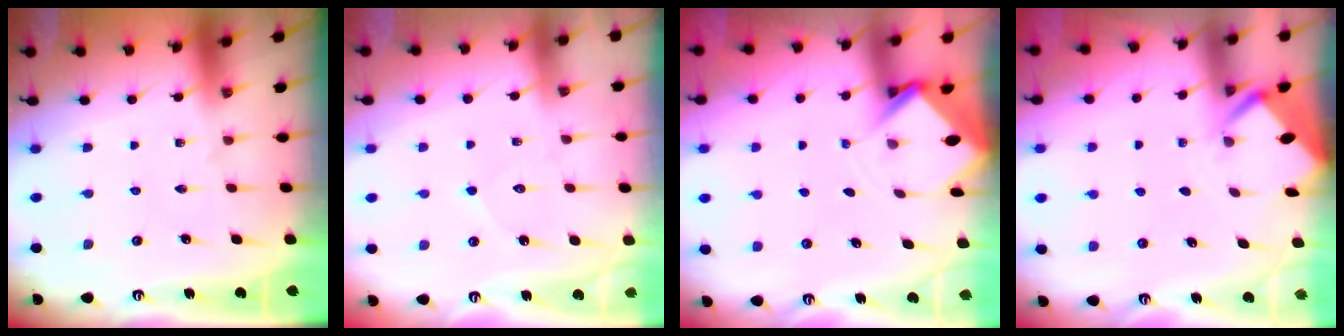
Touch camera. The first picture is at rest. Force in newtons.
{"total": 4.6, "press": 4.6, "slide": 0.3}
{"total": 2.9, "press": 2.9, "slide": 0.2}
{"total": 2.7, "press": 2.7, "slide": 0.1}